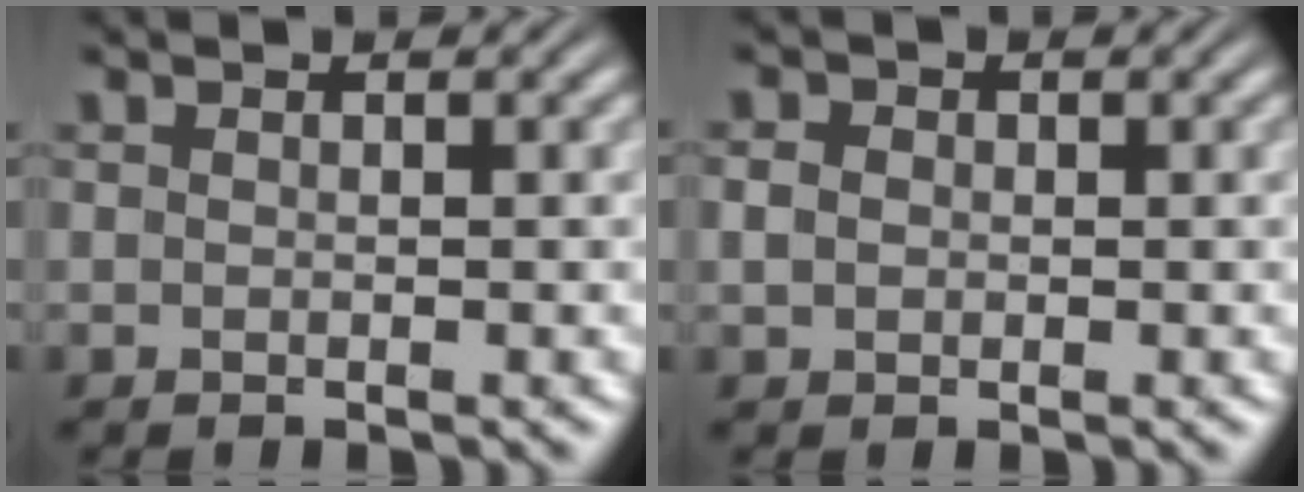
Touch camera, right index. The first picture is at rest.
{"total": 1.6, "force": [-0.1, 1.4, 0.8], "torque": [-0.023, -0.004, 0.000]}